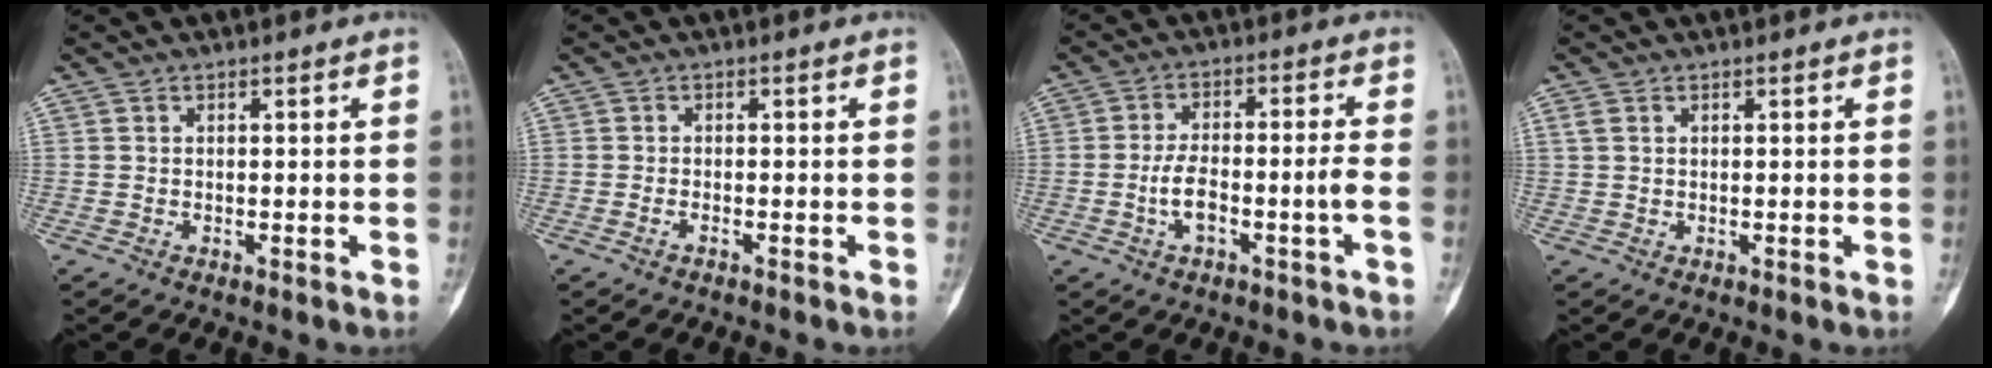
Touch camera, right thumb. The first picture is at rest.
{"total": 0.8, "force": [-0.6, 0.3, 0.5], "torque": [-0.011, 0.007, -0.011]}
{"total": 6.8, "force": [-2.3, 1.3, 6.2], "torque": [-0.129, 0.033, -0.037]}
{"total": 1.4, "force": [0.6, 0.9, 0.9], "torque": [-0.022, 0.008, 0.016]}